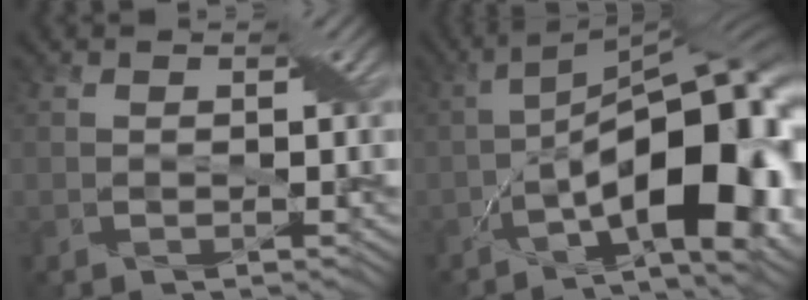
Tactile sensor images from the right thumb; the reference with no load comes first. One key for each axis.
{"total": 17.6, "fx": -5.3, "fy": 6.7, "fz": 15.5, "tx": -0.223, "ty": 0.005, "tz": -0.085}